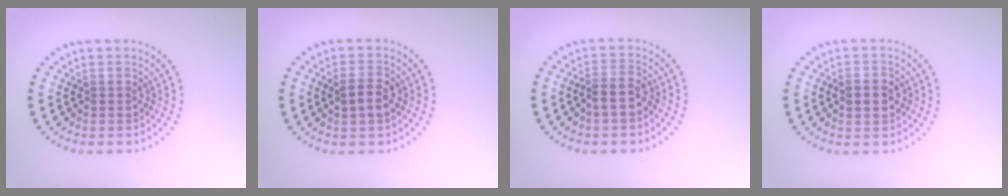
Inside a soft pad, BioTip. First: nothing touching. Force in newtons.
{"total": 2.3, "press": 2.3, "slide": 0.3}
{"total": 2.4, "press": 2.2, "slide": 1.0}
{"total": 2.2, "press": 2.2, "slide": 0.3}